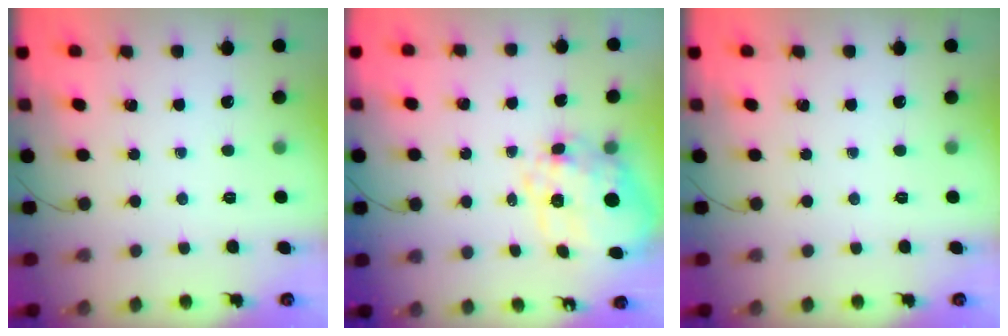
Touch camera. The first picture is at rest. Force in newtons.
{"total": 13.7, "press": 13.5, "slide": 2.6}
{"total": 0.0}